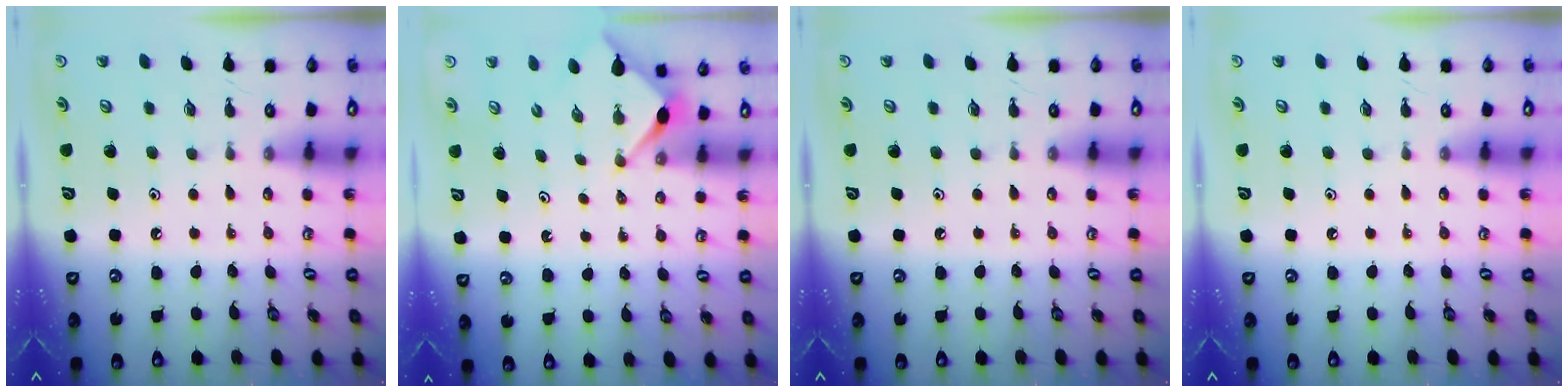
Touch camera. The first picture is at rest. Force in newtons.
{"total": 2.7, "press": 2.7, "slide": 0.3}
{"total": 0.0}
{"total": 0.0}